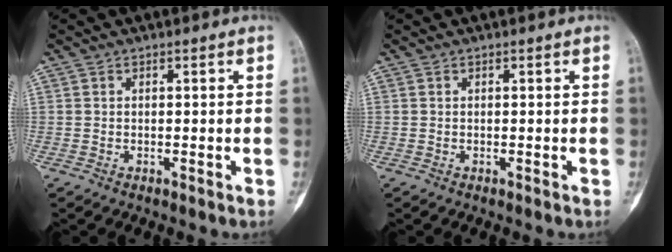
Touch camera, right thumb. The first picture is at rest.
{"total": 0.0}